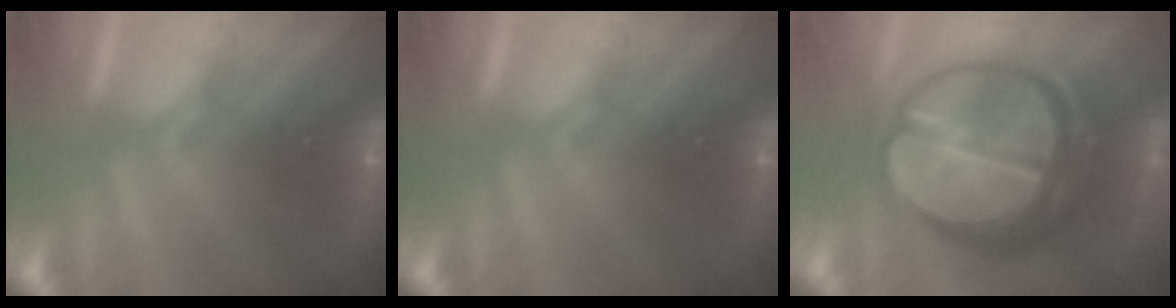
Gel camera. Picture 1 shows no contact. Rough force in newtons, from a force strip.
{"total": 0.0}
{"total": 7.5}